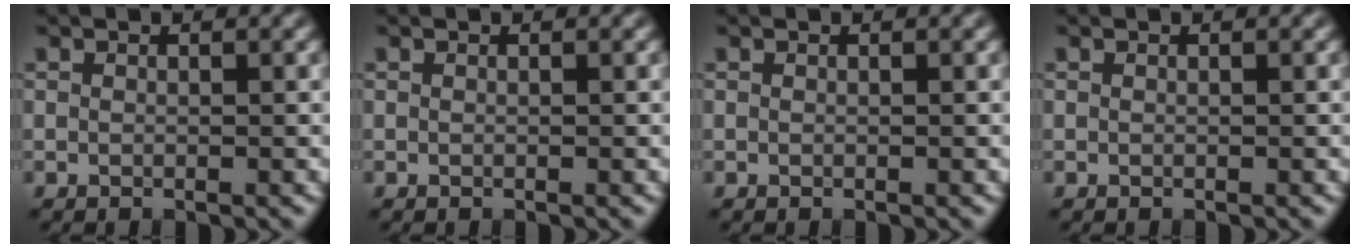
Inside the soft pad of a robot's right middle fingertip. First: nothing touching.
{"total": 0.0}
{"total": 0.0}
{"total": 0.0}